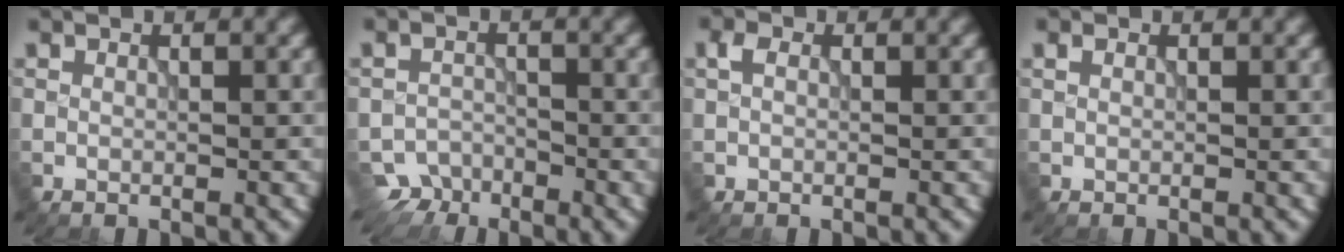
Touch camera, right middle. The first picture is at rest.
{"total": 3.1, "force": [-2.6, 1.7, 0.1], "torque": [0.013, -0.002, -0.042]}
{"total": 1.7, "force": [0.4, 1.2, 1.1], "torque": [-0.021, 0.002, 0.004]}
{"total": 0.7, "force": [0.3, 0.5, 0.4], "torque": [-0.010, 0.000, 0.007]}